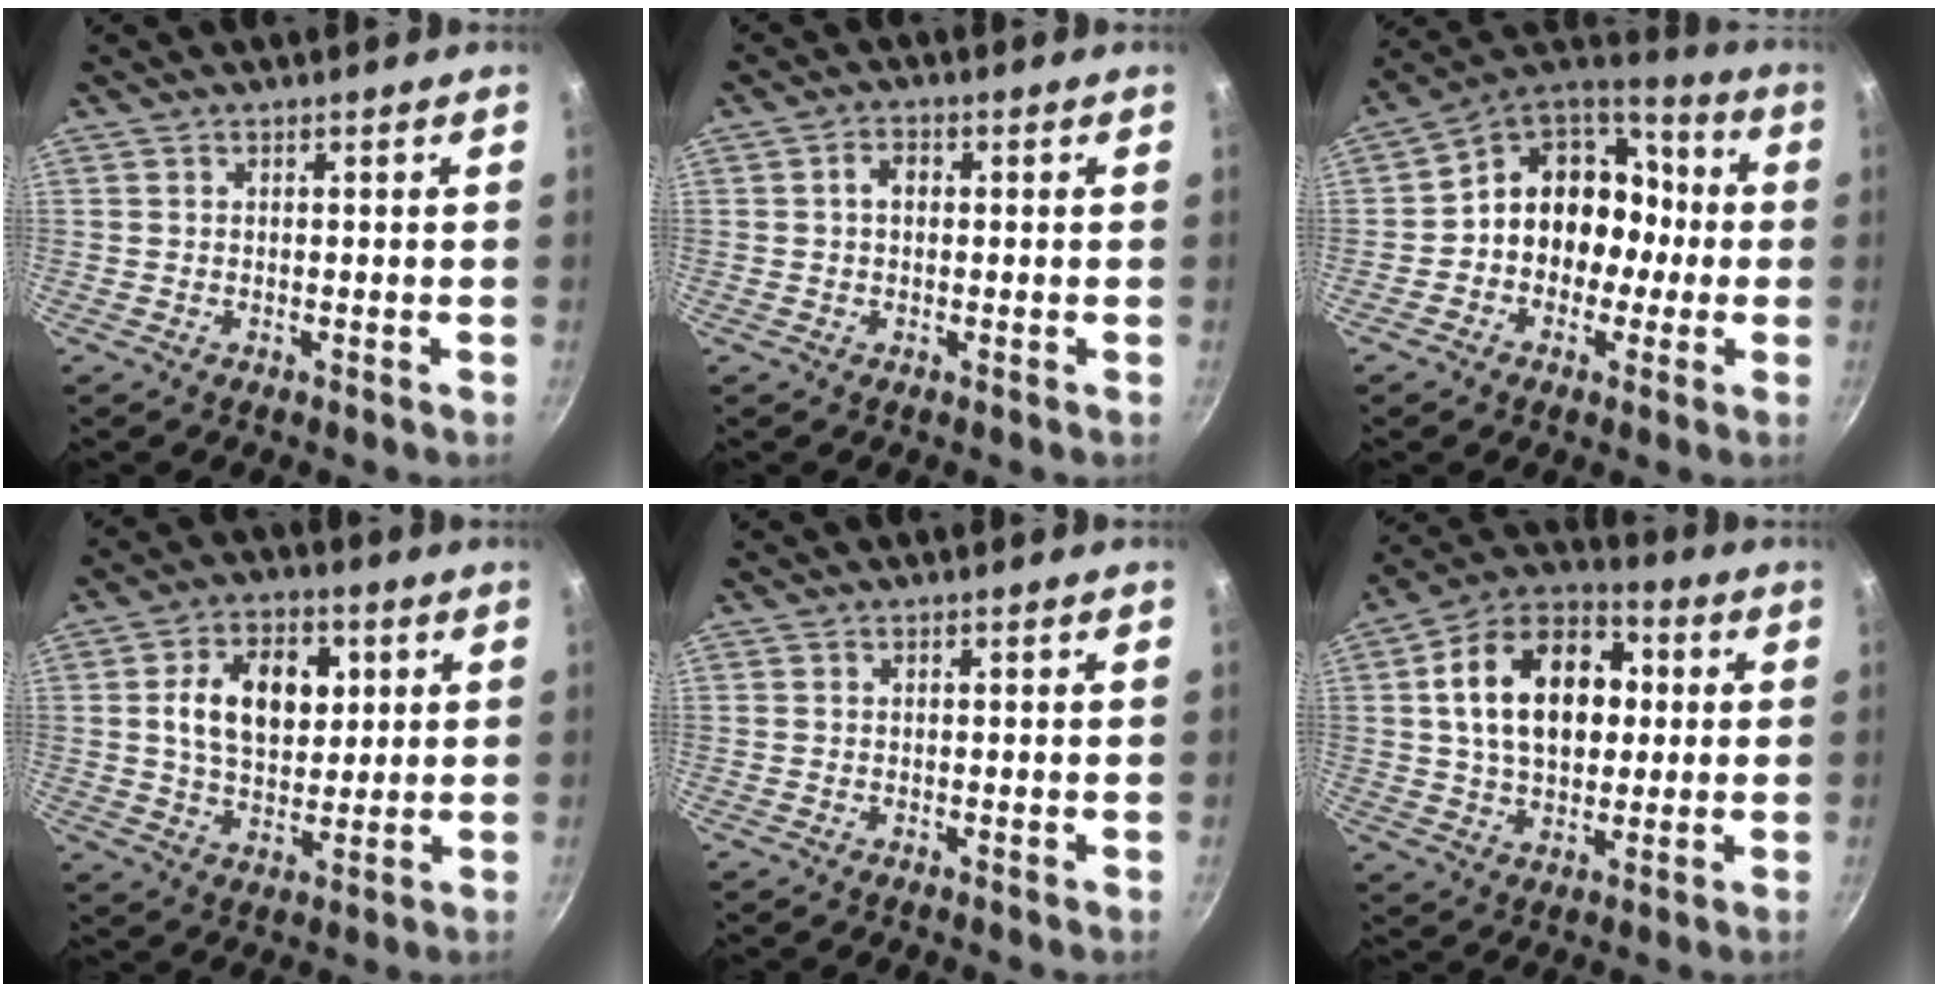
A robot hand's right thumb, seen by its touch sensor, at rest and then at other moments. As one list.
[{"total": 2.8, "force": [0.3, 2.0, 1.9], "torque": [-0.024, 0.010, 0.001]}, {"total": 15.1, "force": [-1.7, 12.8, 7.8], "torque": [-0.068, 0.060, -0.038]}, {"total": 13.4, "force": [3.0, 8.9, 9.5], "torque": [-0.127, -0.004, 0.043]}, {"total": 0.0}, {"total": 19.6, "force": [3.0, 13.3, 14.1], "torque": [-0.200, 0.023, 0.037]}]